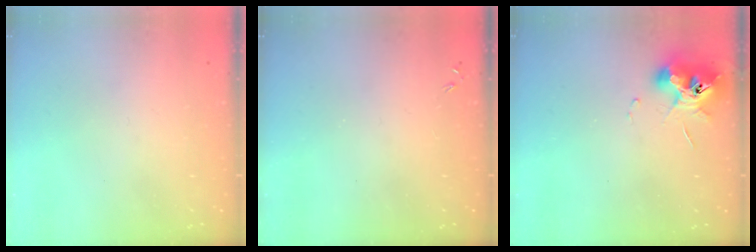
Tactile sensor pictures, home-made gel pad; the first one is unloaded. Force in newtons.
{"total": 0.0}
{"total": 11.9, "press": 11.8, "slide": 1.7}